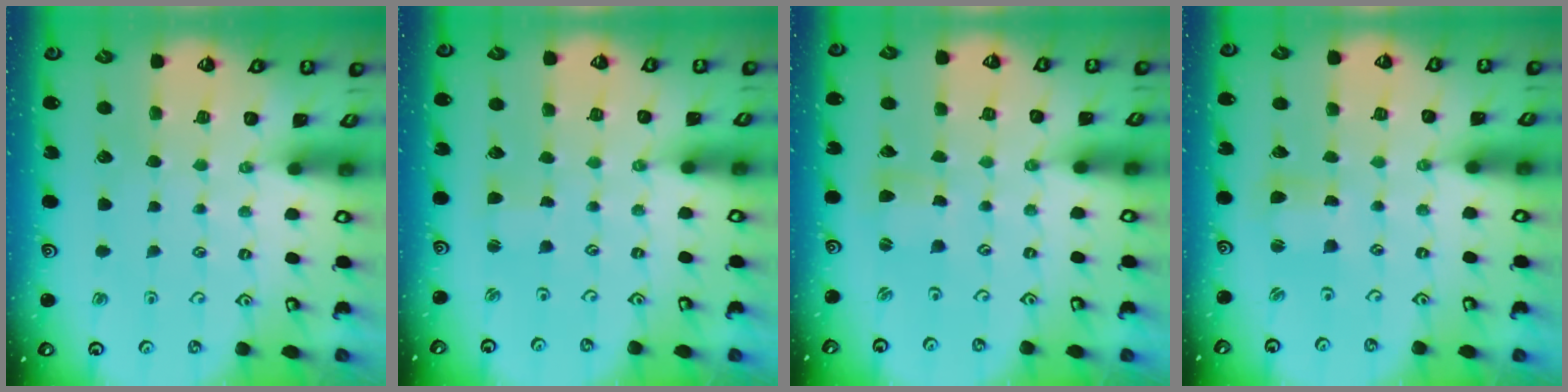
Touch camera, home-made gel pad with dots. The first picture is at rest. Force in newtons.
{"total": 1.8, "press": 1.8, "slide": 0.3}
{"total": 1.1, "press": 1.1, "slide": 0.2}
{"total": 2.7, "press": 2.7, "slide": 0.4}